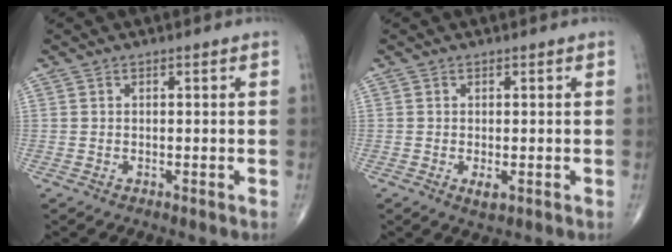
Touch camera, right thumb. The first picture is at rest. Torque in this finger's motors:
{"motor_torque": [-0.08, 0.30, -0.02, 0.29, 0.05]}